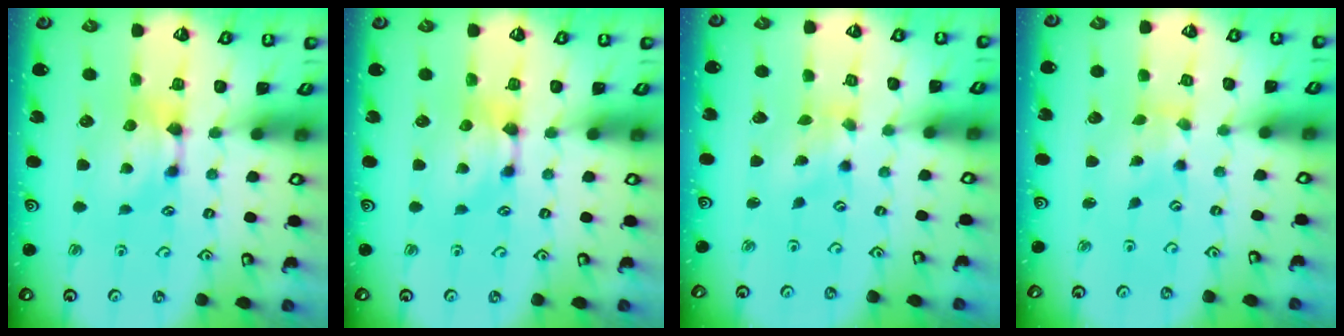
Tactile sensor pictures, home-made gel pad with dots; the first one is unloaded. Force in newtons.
{"total": 0.0}
{"total": 1.7, "press": 1.3, "slide": 1.0}
{"total": 2.7, "press": 2.5, "slide": 1.0}